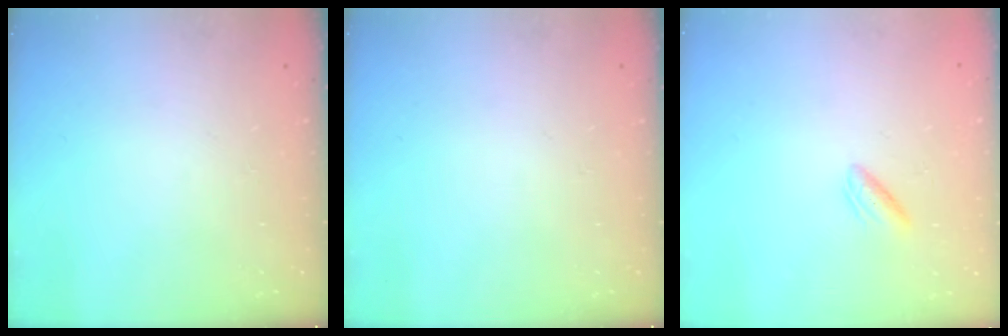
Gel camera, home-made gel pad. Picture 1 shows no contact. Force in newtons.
{"total": 0.0}
{"total": 2.1, "press": 1.9, "slide": 0.9}